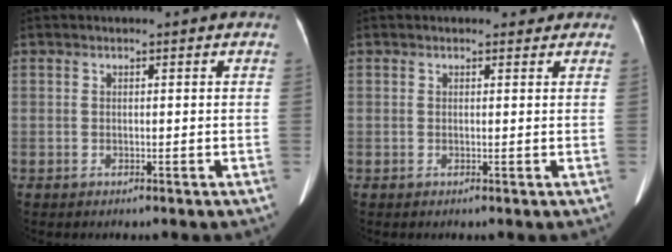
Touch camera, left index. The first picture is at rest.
{"total": 1.1, "force": [0.9, 0.7, 0.2], "torque": [-0.004, 0.000, 0.007]}